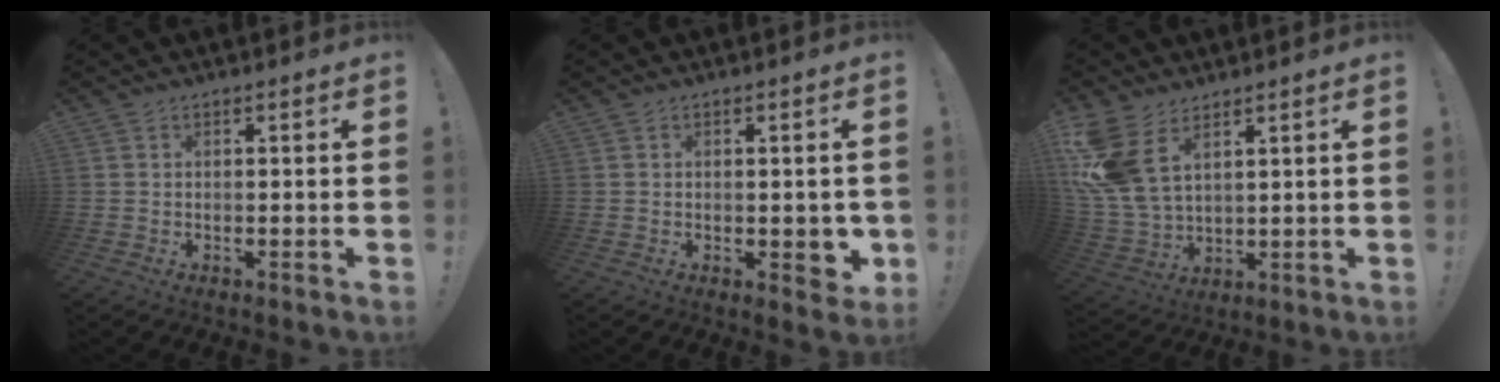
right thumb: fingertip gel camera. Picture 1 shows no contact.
{"total": 4.3, "force": [-0.6, 2.6, 3.4], "torque": [-0.025, 0.001, -0.006]}
{"total": 13.0, "force": [6.1, 7.4, 8.8], "torque": [-0.201, -0.030, 0.121]}